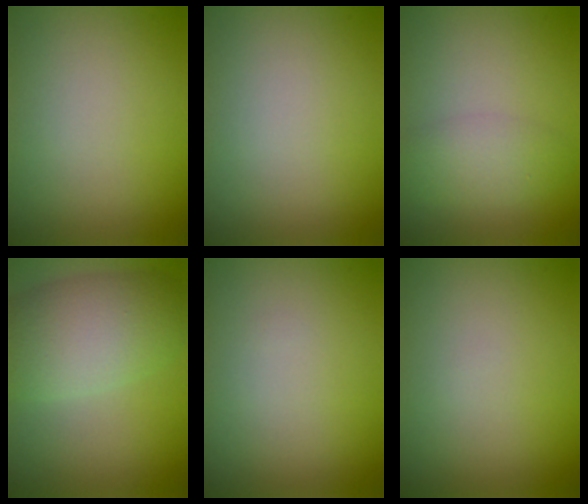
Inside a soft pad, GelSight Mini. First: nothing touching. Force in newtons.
{"total": 0.0}
{"total": 2.8, "press": 2.8, "slide": 0.2}
{"total": 7.1, "press": 7.1, "slide": 0.3}
{"total": 0.0}
{"total": 0.0}